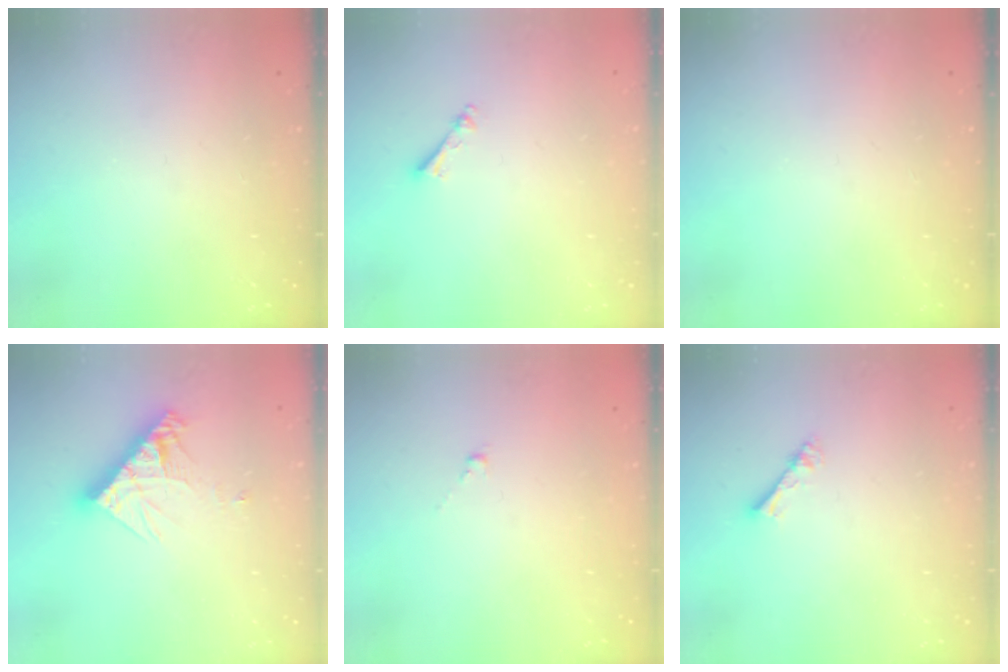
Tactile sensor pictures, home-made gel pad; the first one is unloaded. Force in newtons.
{"total": 2.5, "press": 2.5, "slide": 0.3}
{"total": 0.0}
{"total": 11.9, "press": 11.8, "slide": 1.0}
{"total": 0.6, "press": 0.4, "slide": 0.4}
{"total": 2.3, "press": 2.3, "slide": 0.3}